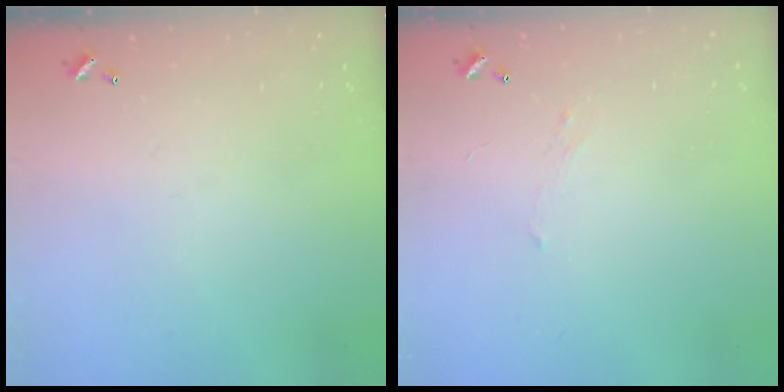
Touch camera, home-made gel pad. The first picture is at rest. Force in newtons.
{"total": 1.0, "press": 0.8, "slide": 0.5}